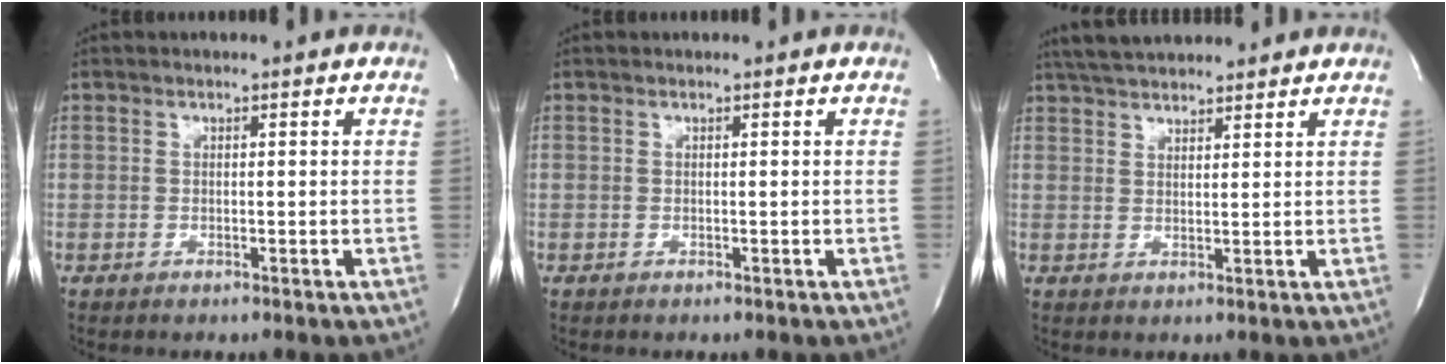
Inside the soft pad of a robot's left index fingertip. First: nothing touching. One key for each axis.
{"total": 0.0}
{"total": 8.1, "fx": 7.2, "fy": 1.8, "fz": 3.3, "tx": -0.059, "ty": 0.030, "tz": 0.118}